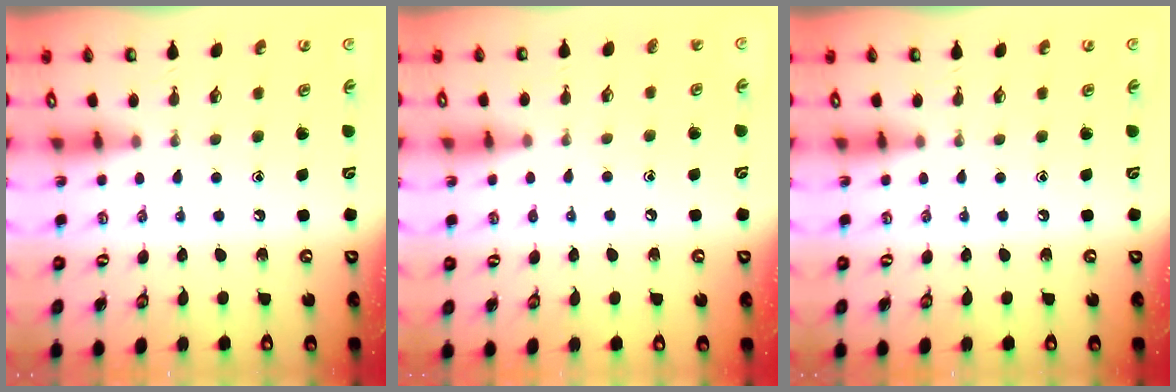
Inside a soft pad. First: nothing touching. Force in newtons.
{"total": 5.7, "press": 5.7, "slide": 0.6}
{"total": 0.0}